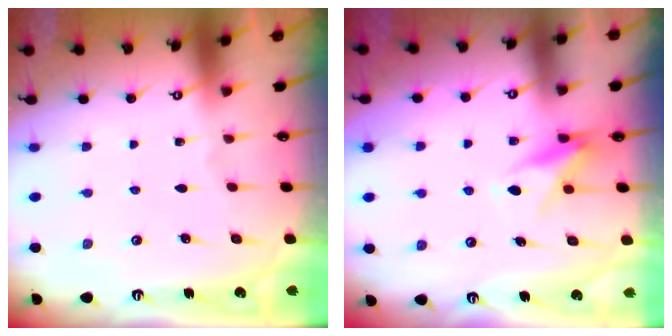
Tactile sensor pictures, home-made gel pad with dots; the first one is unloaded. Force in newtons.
{"total": 8.3, "press": 8.3, "slide": 1.1}